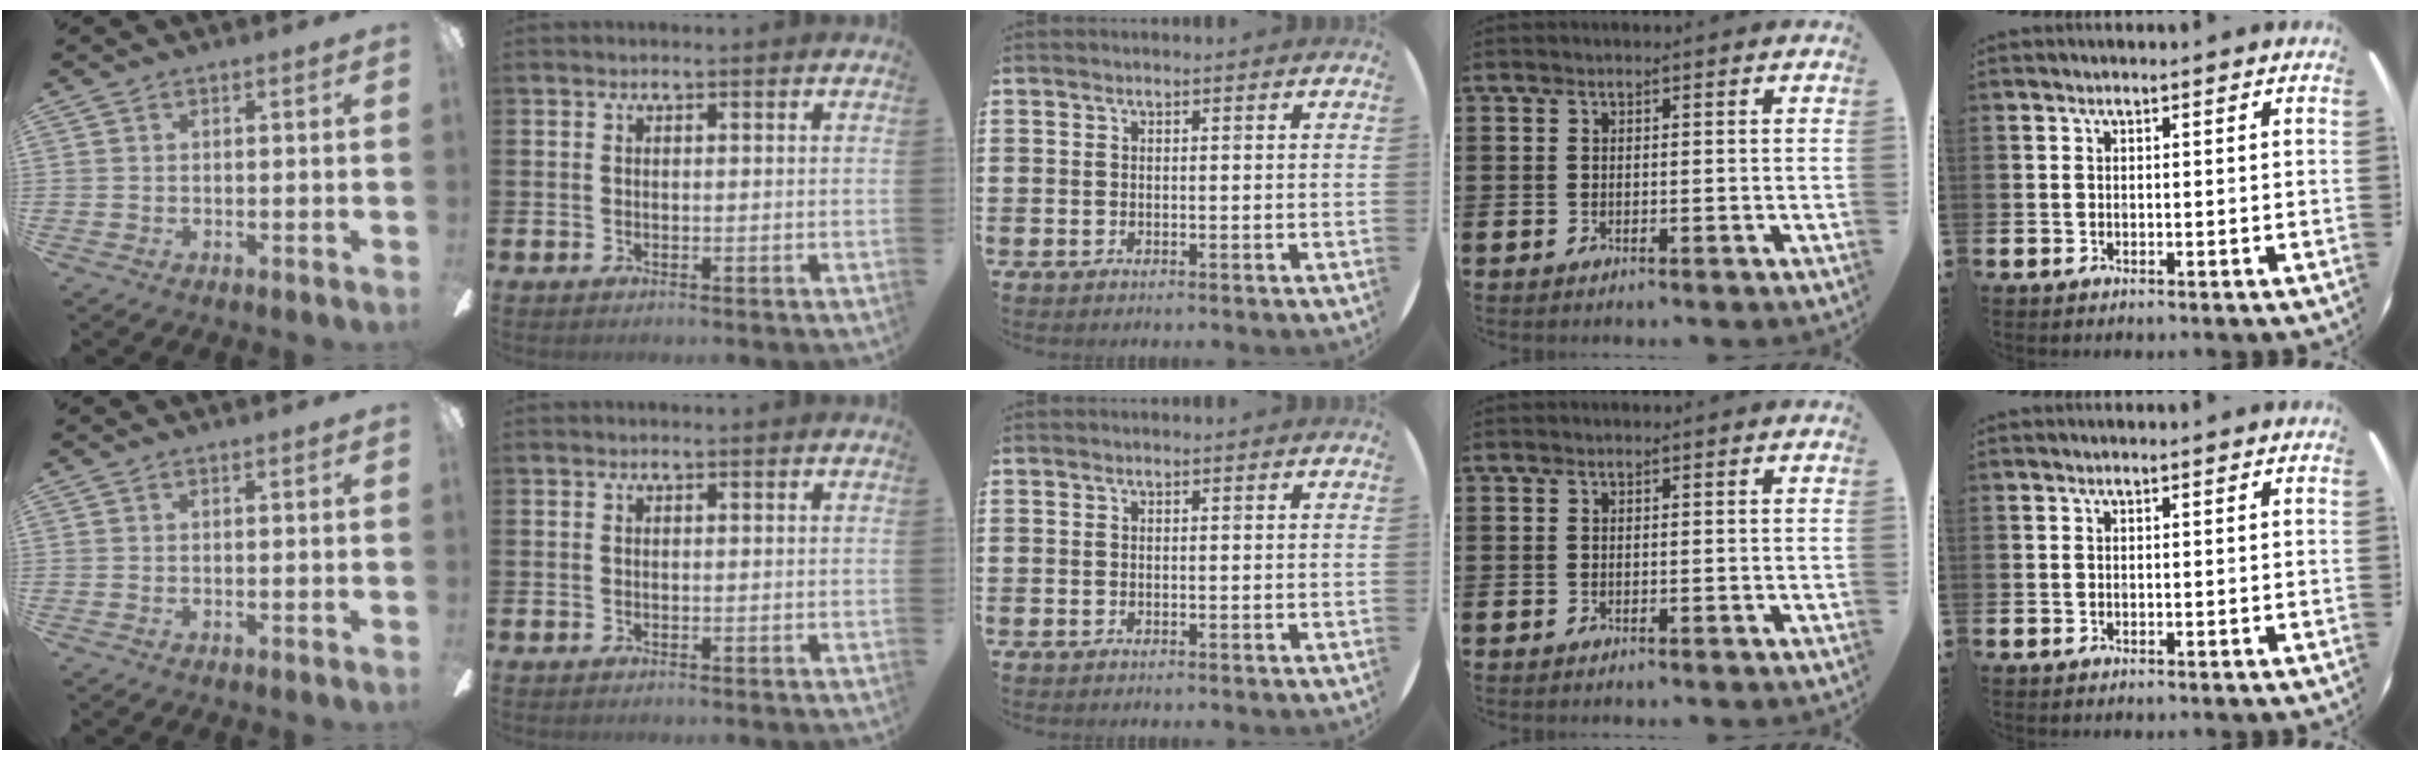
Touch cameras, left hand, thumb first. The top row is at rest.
{}